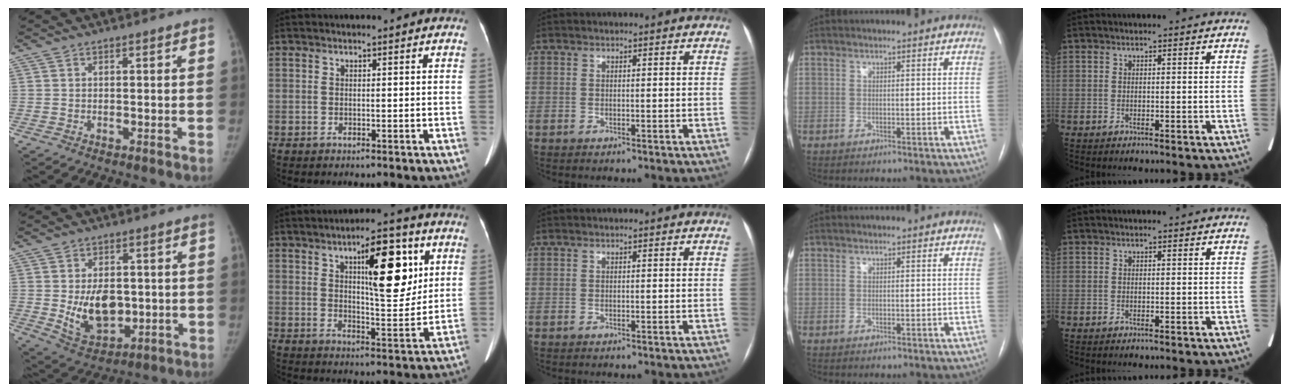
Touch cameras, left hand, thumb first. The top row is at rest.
{"thumb": {"total": 11.8, "force": [-0.6, 7.9, 8.8], "torque": [-0.111, -0.013, 0.009]}, "index": {"total": 12.3, "force": [4.7, 3.4, 10.8], "torque": [-0.158, 0.008, 0.072]}}